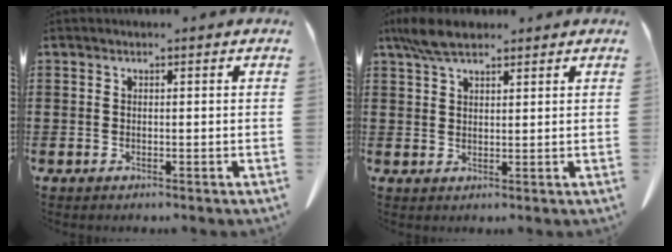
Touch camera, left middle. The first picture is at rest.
{"total": 5.3, "force": [3.9, 1.7, 3.2], "torque": [-0.073, 0.001, 0.074]}